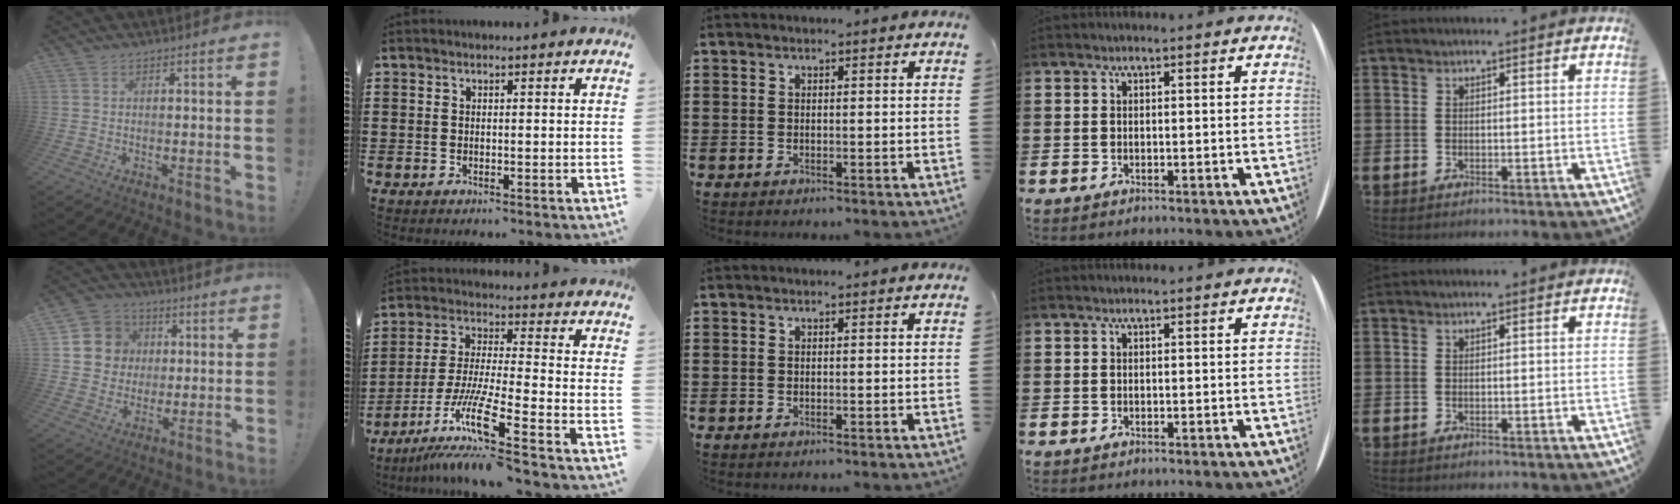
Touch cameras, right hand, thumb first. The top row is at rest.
{"thumb": {"total": 9.8, "force": [1.4, 9.4, 2.1], "torque": [-0.024, 0.002, 0.035]}, "index": {"total": 12.2, "force": [-7.7, 1.2, 9.3], "torque": [-0.203, -0.014, -0.155]}}